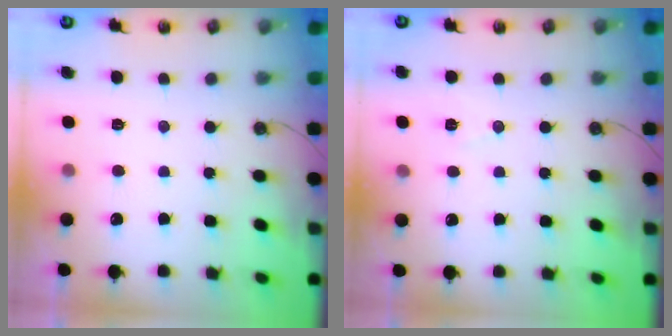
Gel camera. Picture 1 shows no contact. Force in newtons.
{"total": 6.1, "press": 4.1, "slide": 4.5}